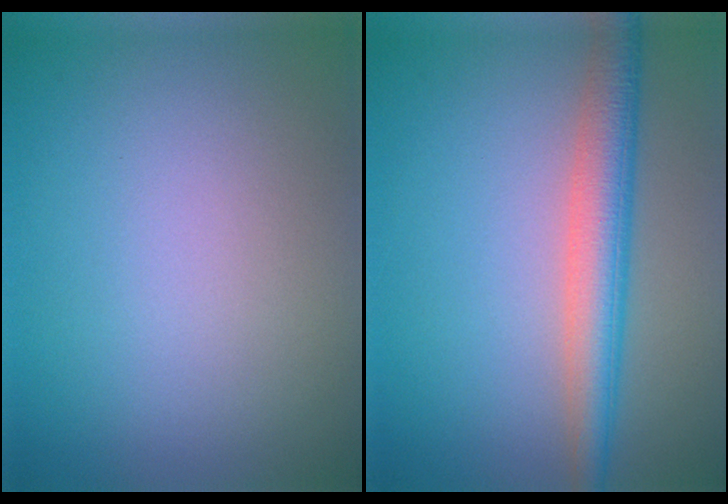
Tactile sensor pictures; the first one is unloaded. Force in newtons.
{"total": 4.8, "press": 4.8, "slide": 0.1}